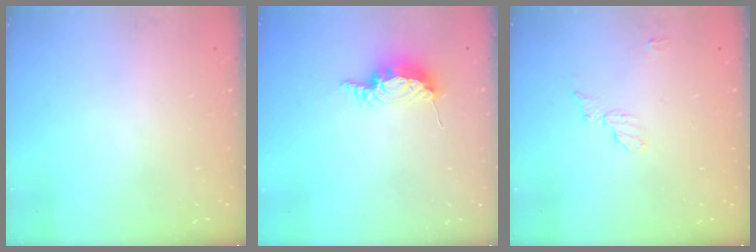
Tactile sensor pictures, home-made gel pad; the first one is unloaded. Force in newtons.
{"total": 8.3, "press": 8.3, "slide": 0.1}
{"total": 5.6, "press": 5.6, "slide": 0.4}